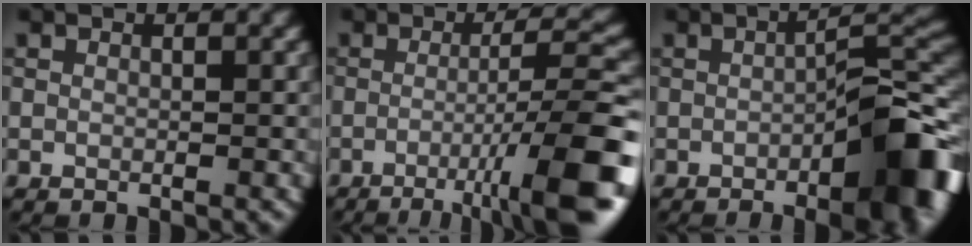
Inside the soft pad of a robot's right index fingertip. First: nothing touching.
{"total": 10.4, "force": [-4.5, 1.6, 9.2], "torque": [-0.120, 0.012, -0.072]}
{"total": 11.3, "force": [-4.1, 3.5, 9.9], "torque": [-0.117, 0.011, -0.055]}